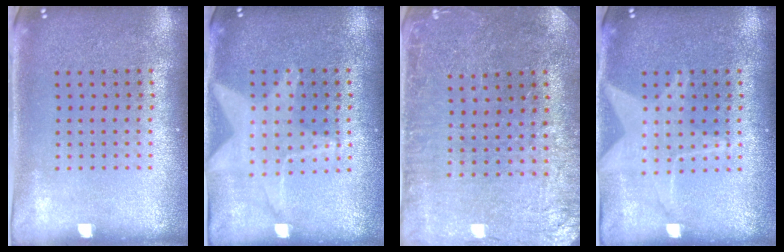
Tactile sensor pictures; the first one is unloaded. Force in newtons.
{"total": 1.1, "press": 1.1, "slide": 0.1}
{"total": 1.1, "press": 1.1, "slide": 0.1}
{"total": 2.4, "press": 2.4, "slide": 0.3}